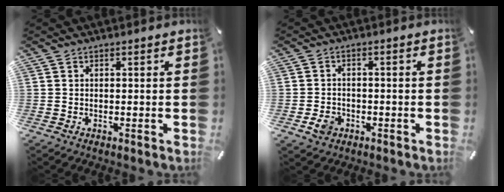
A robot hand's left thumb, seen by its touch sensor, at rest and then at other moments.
{"total": 4.0, "force": [-1.6, 3.2, 1.6], "torque": [-0.039, 0.002, -0.032]}